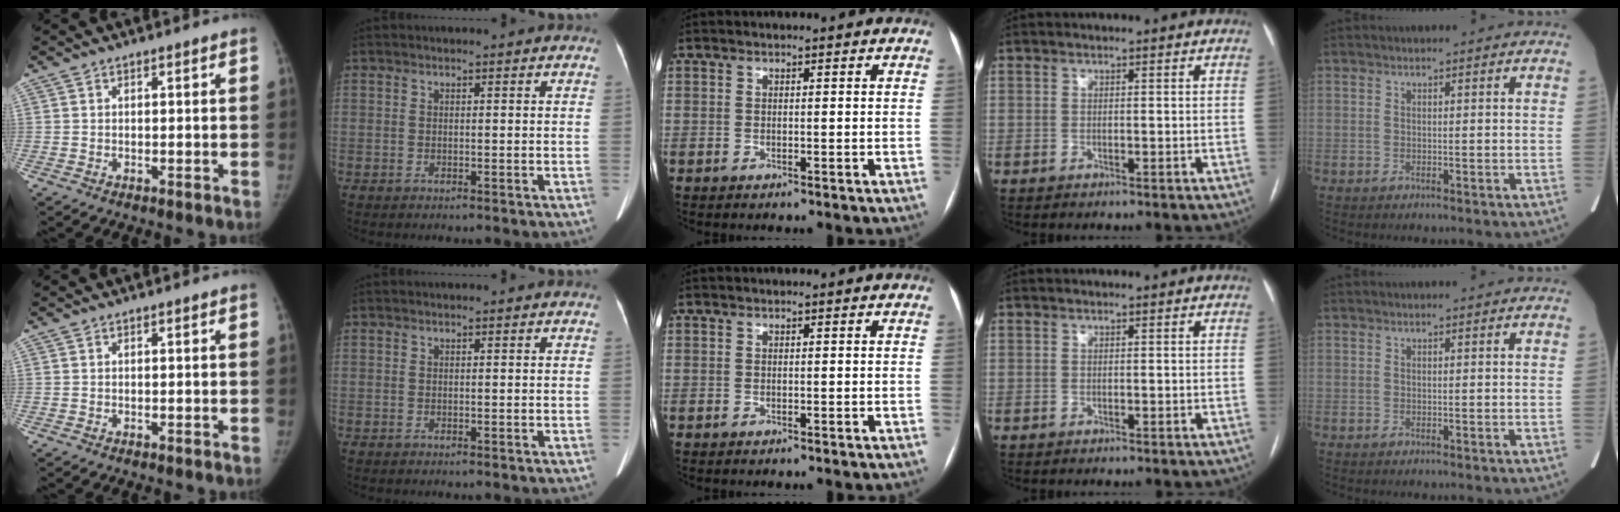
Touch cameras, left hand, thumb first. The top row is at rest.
{}